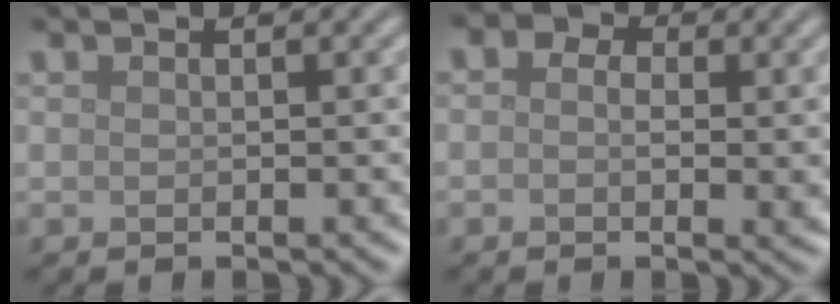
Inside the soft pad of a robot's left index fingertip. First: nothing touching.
{"total": 4.2, "force": [1.0, 2.7, 3.0], "torque": [-0.022, 0.008, -0.012]}